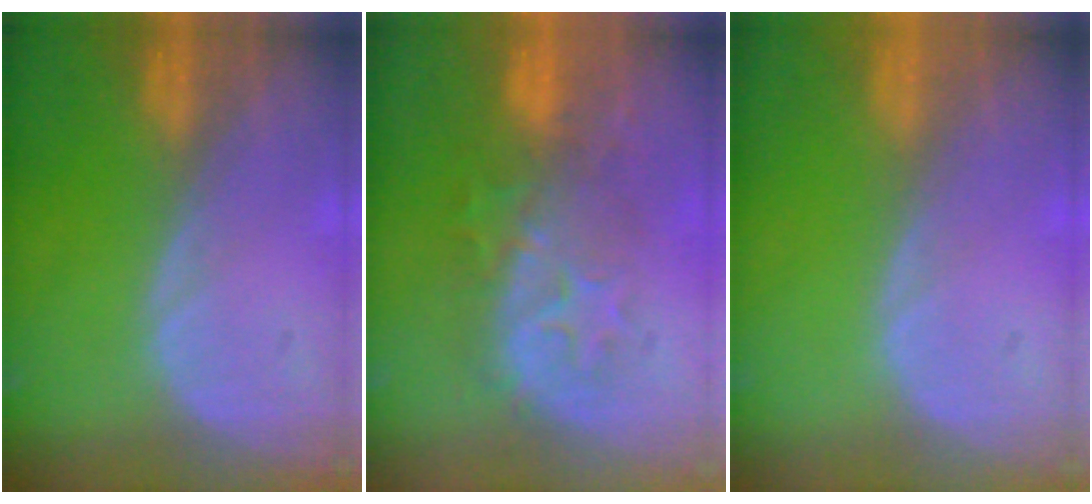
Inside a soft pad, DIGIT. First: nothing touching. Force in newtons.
{"total": 8.3, "press": 8.2, "slide": 1.0}
{"total": 0.0}